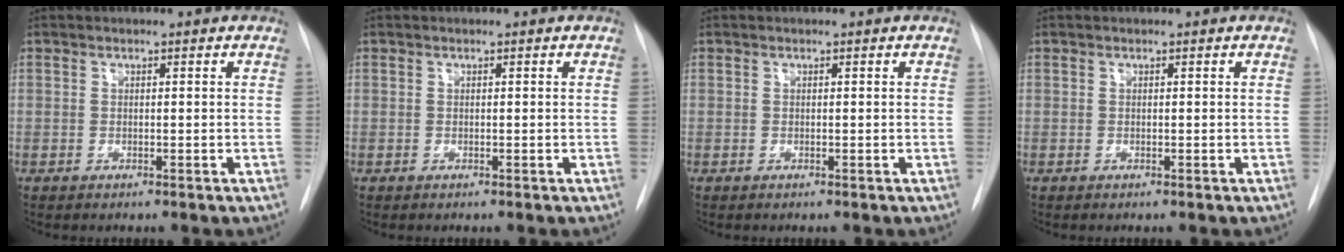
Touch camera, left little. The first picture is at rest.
{"total": 0.0}
{"total": 0.0}
{"total": 0.0}